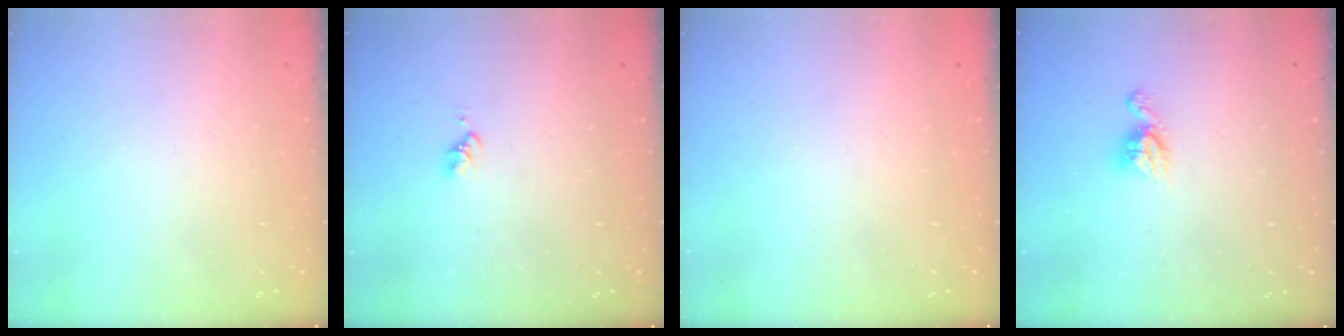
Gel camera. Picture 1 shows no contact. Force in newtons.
{"total": 2.6, "press": 2.6, "slide": 0.4}
{"total": 0.0}
{"total": 6.7, "press": 6.7, "slide": 0.4}